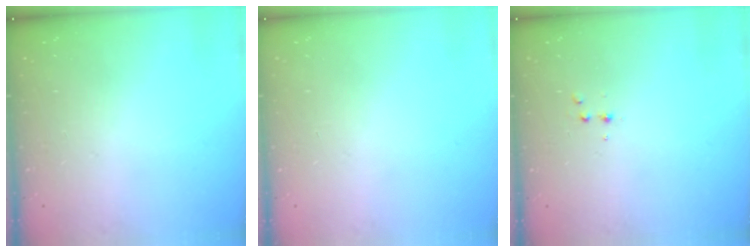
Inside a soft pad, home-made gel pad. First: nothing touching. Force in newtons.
{"total": 0.0}
{"total": 3.2, "press": 3.1, "slide": 1.0}